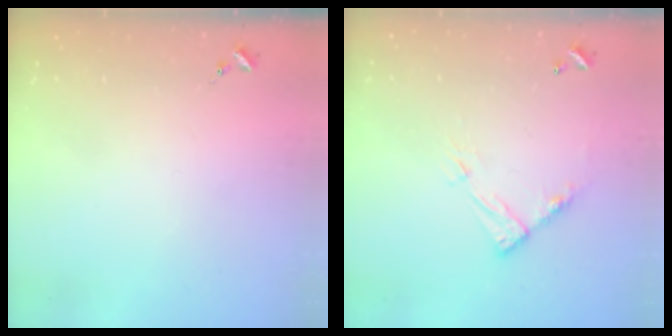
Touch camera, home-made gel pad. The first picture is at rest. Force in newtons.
{"total": 9.4, "press": 9.4, "slide": 0.5}